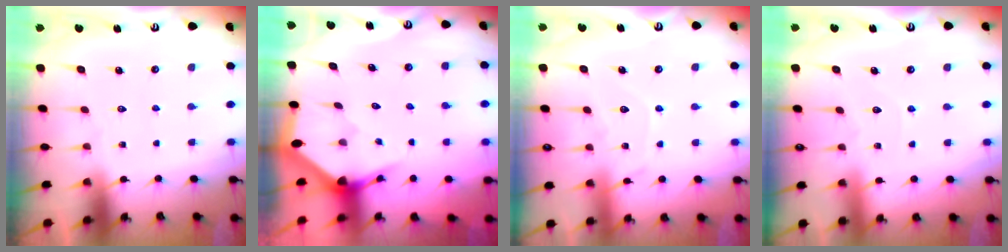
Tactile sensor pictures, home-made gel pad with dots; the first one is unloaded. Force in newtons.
{"total": 2.9, "press": 2.9, "slide": 0.2}
{"total": 8.0, "press": 8.0, "slide": 0.5}
{"total": 2.9, "press": 2.9, "slide": 0.2}